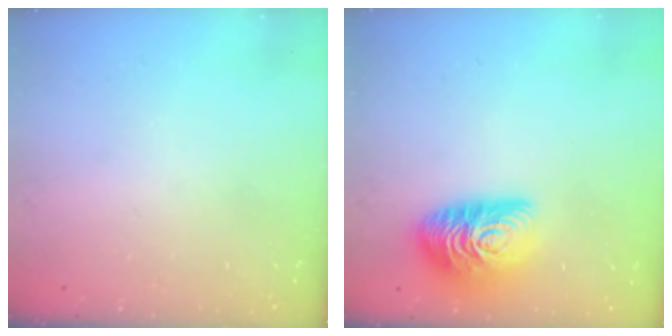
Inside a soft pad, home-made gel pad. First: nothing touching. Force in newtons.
{"total": 16.0, "press": 16.0, "slide": 0.9}